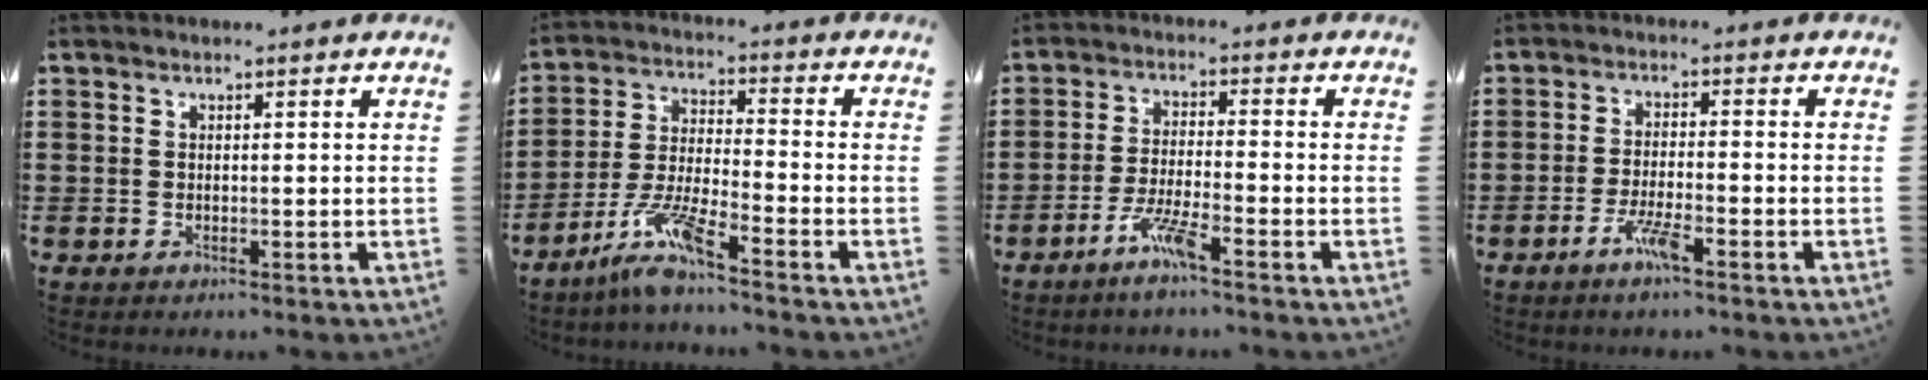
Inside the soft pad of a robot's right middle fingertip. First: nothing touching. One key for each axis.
{"total": 7.7, "fx": -6.0, "fy": 0.2, "fz": 4.8, "tx": -0.111, "ty": -0.015, "tz": -0.116}
{"total": 5.5, "fx": -3.7, "fy": 0.3, "fz": 4.0, "tx": -0.092, "ty": -0.011, "tz": -0.070}
{"total": 4.5, "fx": -2.7, "fy": 0.4, "fz": 3.5, "tx": -0.079, "ty": -0.009, "tz": -0.051}